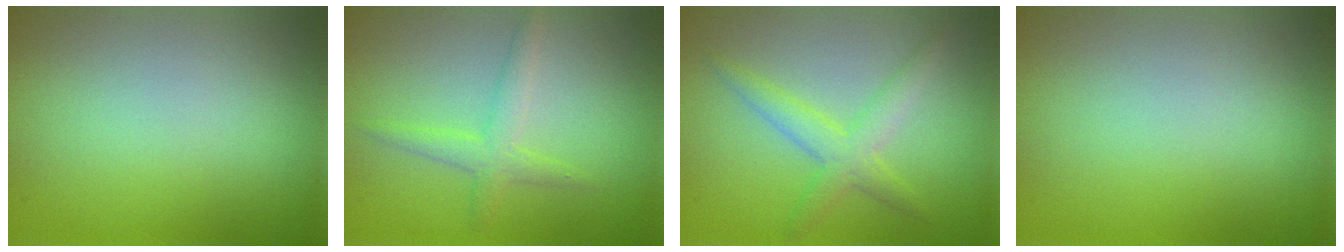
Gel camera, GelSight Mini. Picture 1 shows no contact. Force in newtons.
{"total": 2.2, "press": 2.2, "slide": 0.1}
{"total": 2.9, "press": 2.9, "slide": 0.1}
{"total": 0.0}